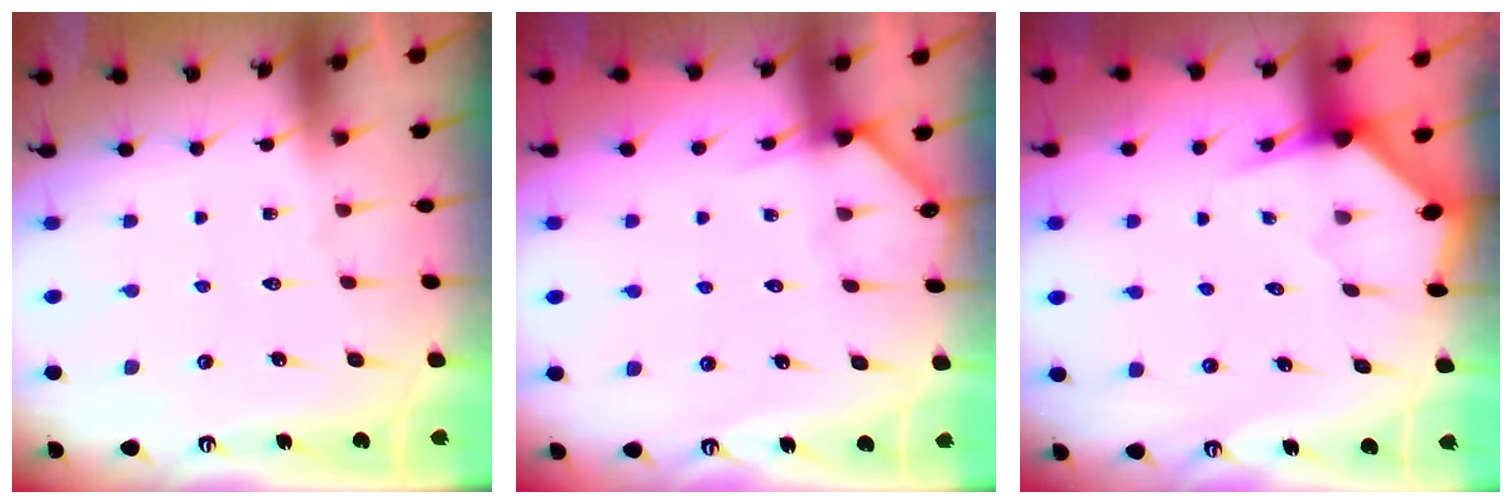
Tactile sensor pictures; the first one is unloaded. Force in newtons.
{"total": 4.3, "press": 4.3, "slide": 0.2}
{"total": 3.0, "press": 3.0, "slide": 0.1}